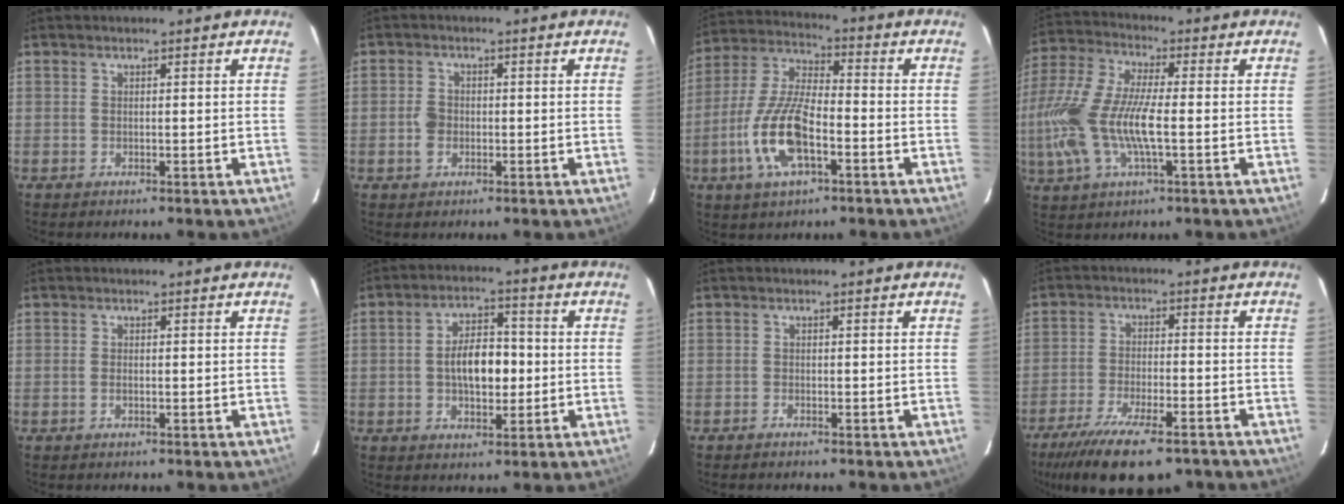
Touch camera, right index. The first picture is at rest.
{"total": 3.0, "force": [-0.7, 2.5, 1.5], "torque": [-0.032, 0.005, -0.013]}
{"total": 14.3, "force": [-5.2, 5.3, 12.2], "torque": [-0.265, -0.004, -0.101]}
{"total": 17.7, "force": [-2.9, 5.6, 16.6], "torque": [-0.345, -0.008, -0.061]}
{"total": 0.9, "force": [-0.3, 0.5, 0.7], "torque": [-0.015, 0.000, -0.006]}
{"total": 8.6, "force": [-0.7, 4.6, 7.3], "torque": [-0.129, 0.015, -0.008]}
{"total": 0.7, "force": [-0.6, 0.2, 0.2], "torque": [-0.006, 0.002, -0.013]}
{"total": 15.8, "force": [-11.6, 4.7, 9.6], "torque": [-0.200, -0.042, -0.188]}